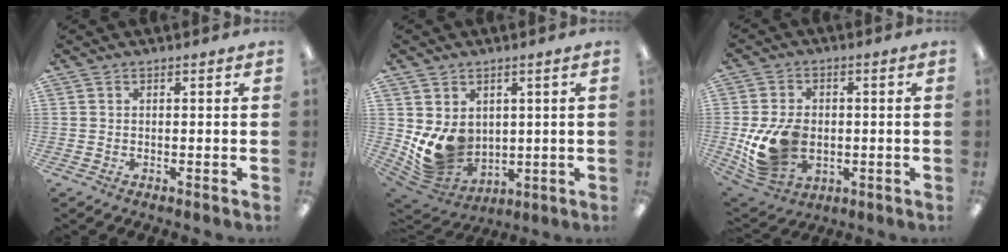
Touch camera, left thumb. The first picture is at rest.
{"total": 10.6, "force": [1.3, 9.2, 5.1], "torque": [-0.106, -0.025, 0.033]}
{"total": 13.7, "force": [-2.2, 10.0, 9.1], "torque": [-0.193, 0.005, -0.037]}